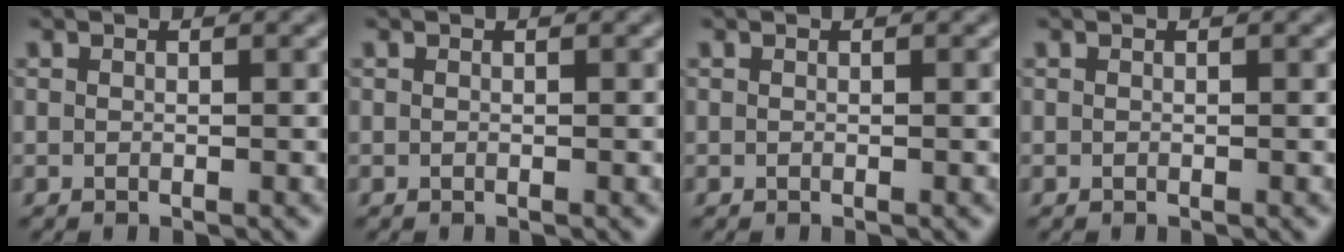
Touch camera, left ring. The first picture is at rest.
{"total": 0.0}
{"total": 0.0}
{"total": 0.0}